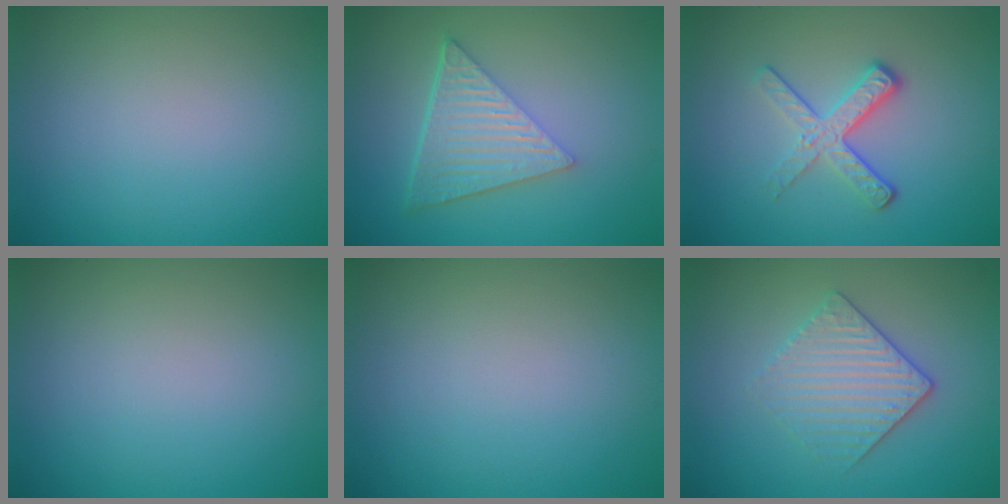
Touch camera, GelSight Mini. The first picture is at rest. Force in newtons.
{"total": 6.3, "press": 4.2, "slide": 4.7}
{"total": 3.6, "press": 2.6, "slide": 2.5}
{"total": 0.0}
{"total": 0.0}
{"total": 3.4, "press": 3.2, "slide": 1.3}